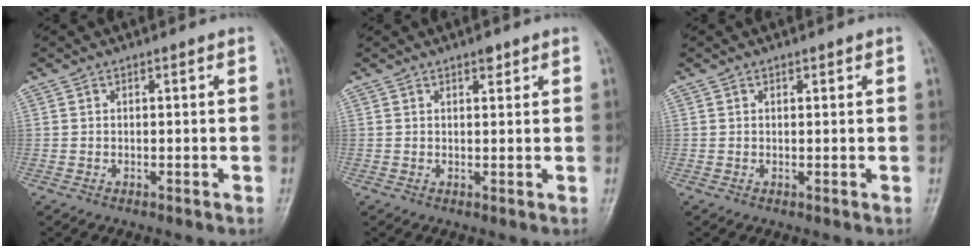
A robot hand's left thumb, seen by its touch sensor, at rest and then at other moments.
{"total": 1.6, "force": [1.1, 0.8, 0.9], "torque": [-0.005, -0.005, 0.015]}
{"total": 0.6, "force": [0.4, 0.4, 0.2], "torque": [0.003, -0.002, 0.004]}